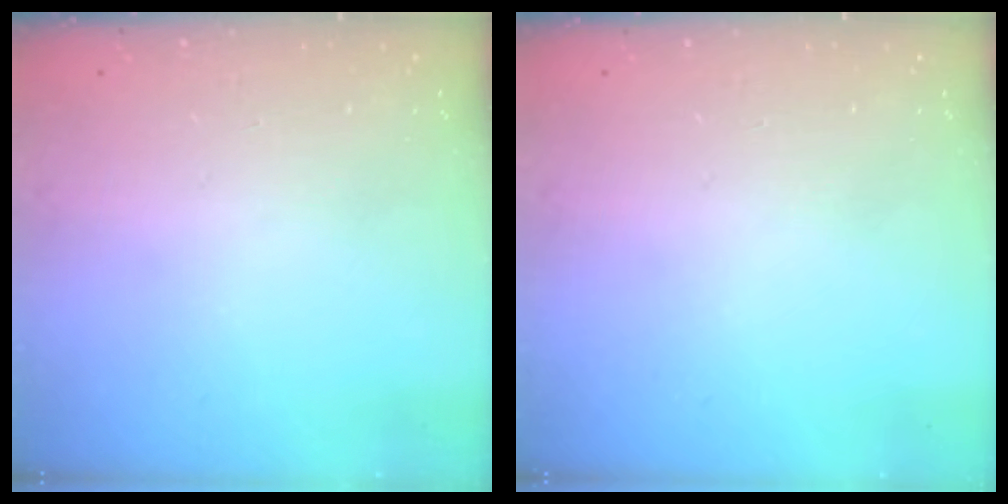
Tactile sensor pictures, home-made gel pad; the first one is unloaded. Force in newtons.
{"total": 0.0}